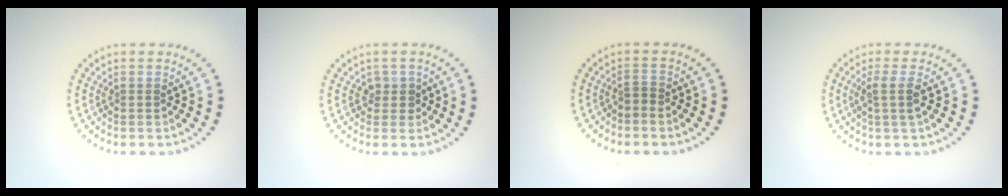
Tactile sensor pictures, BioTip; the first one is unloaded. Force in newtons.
{"total": 1.5, "press": 1.2, "slide": 0.8}
{"total": 0.9, "press": 0.5, "slide": 0.7}
{"total": 1.9, "press": 1.6, "slide": 1.1}